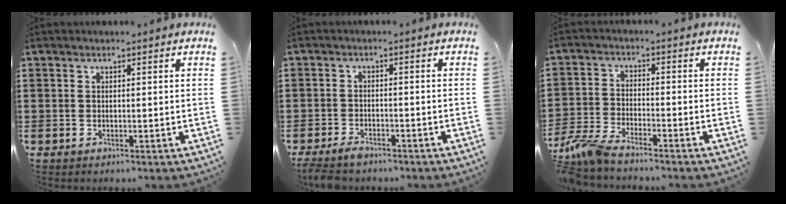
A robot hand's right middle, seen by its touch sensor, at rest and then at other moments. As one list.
[{"total": 2.3, "force": [-2.0, 0.6, 0.9], "torque": [-0.027, 0.000, -0.043]}, {"total": 5.4, "force": [-4.8, 0.6, 2.4], "torque": [-0.075, -0.012, -0.099]}]